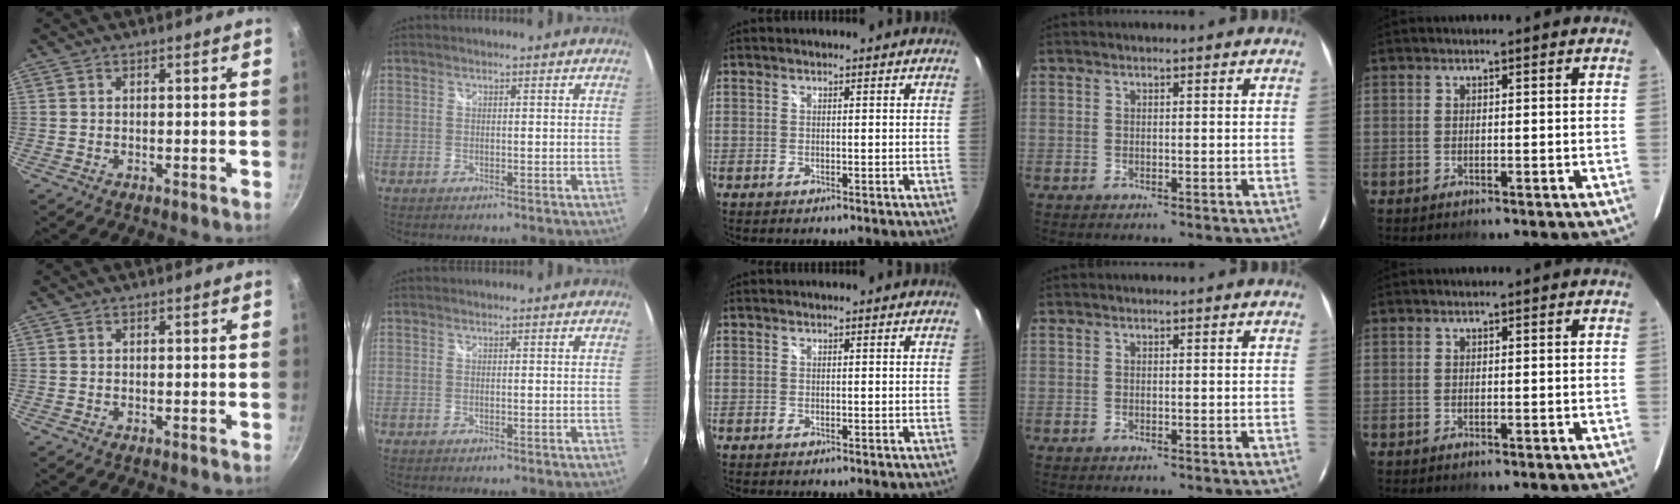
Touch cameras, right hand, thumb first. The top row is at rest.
{}